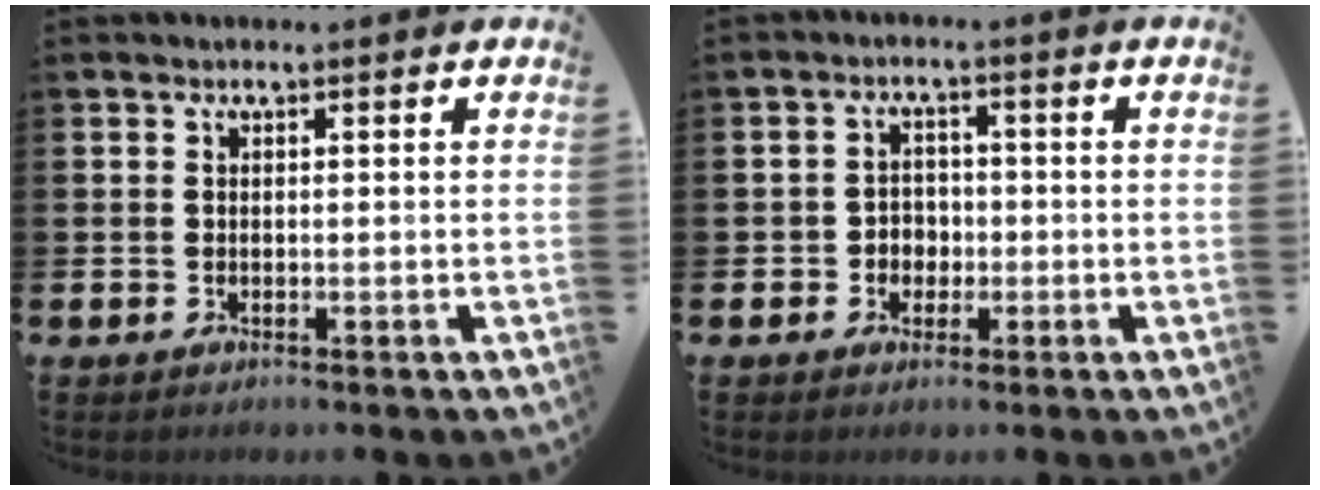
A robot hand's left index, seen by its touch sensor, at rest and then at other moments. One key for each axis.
{"total": 2.8, "fx": -0.8, "fy": 2.5, "fz": 0.8, "tx": -0.013, "ty": 0.005, "tz": -0.023}